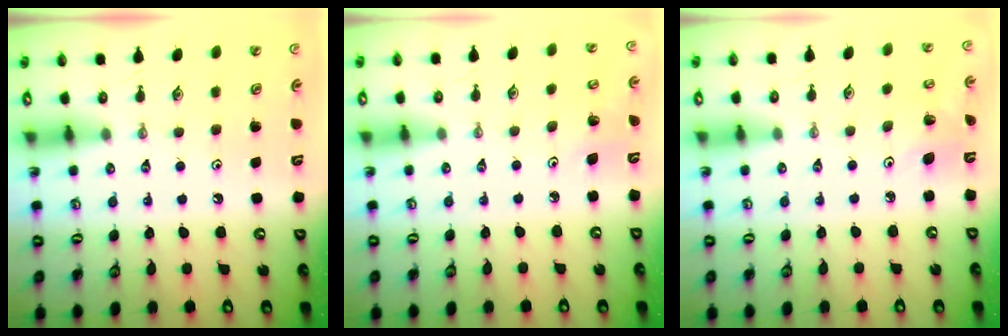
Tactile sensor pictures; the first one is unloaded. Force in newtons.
{"total": 3.7, "press": 3.7, "slide": 0.3}
{"total": 3.6, "press": 3.2, "slide": 1.6}